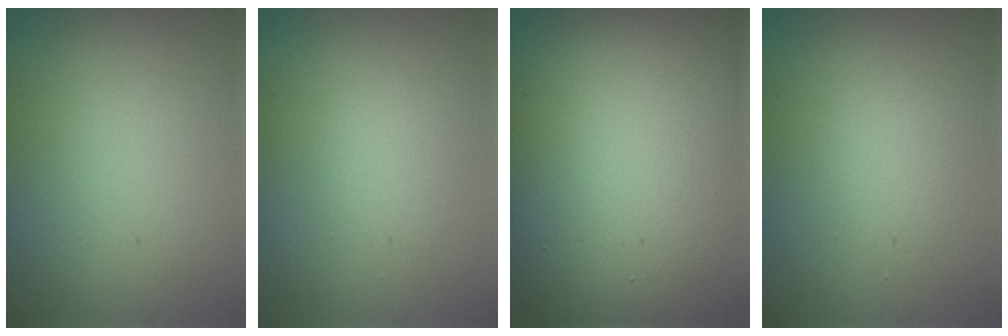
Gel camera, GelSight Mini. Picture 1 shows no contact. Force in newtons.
{"total": 1.4, "press": 1.4, "slide": 0.1}
{"total": 19.7, "press": 19.6, "slide": 1.3}
{"total": 1.4, "press": 1.4, "slide": 0.1}